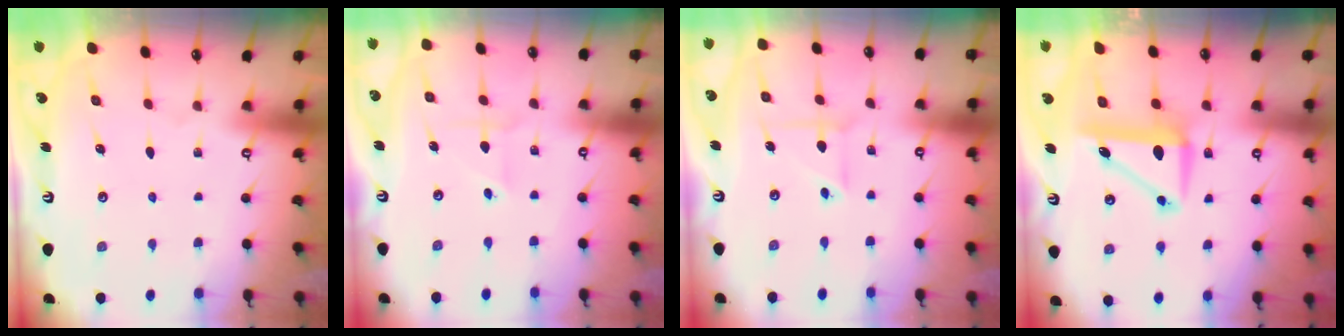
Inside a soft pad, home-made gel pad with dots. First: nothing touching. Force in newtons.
{"total": 2.2, "press": 2.2, "slide": 0.1}
{"total": 3.5, "press": 3.3, "slide": 1.3}
{"total": 8.0, "press": 7.8, "slide": 1.5}